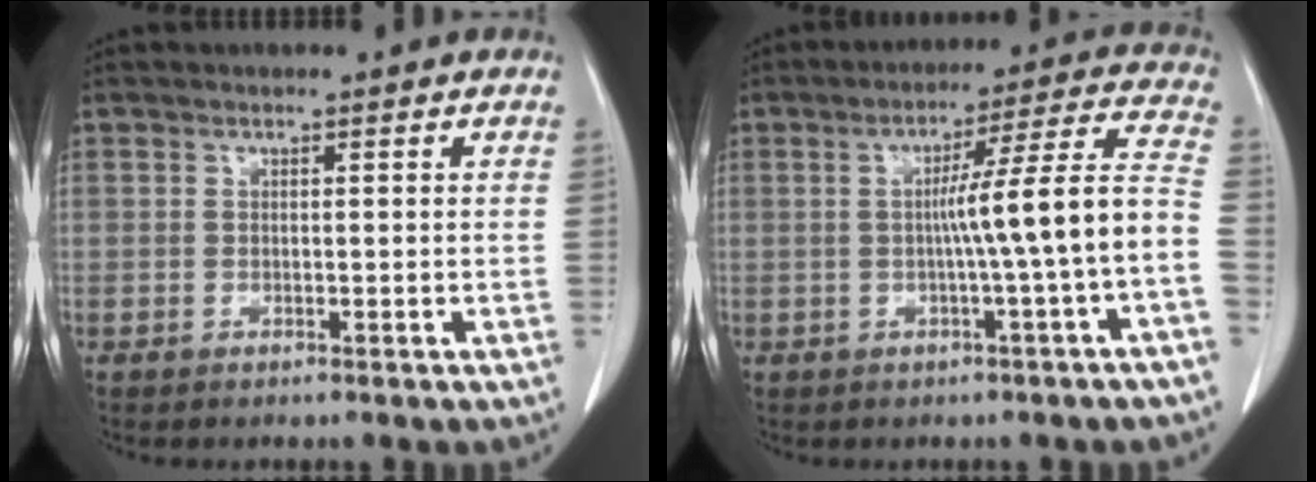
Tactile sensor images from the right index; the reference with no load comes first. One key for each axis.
{"total": 11.0, "fx": -1.8, "fy": -1.7, "fz": 10.7, "tx": -0.155, "ty": 0.018, "tz": -0.025}